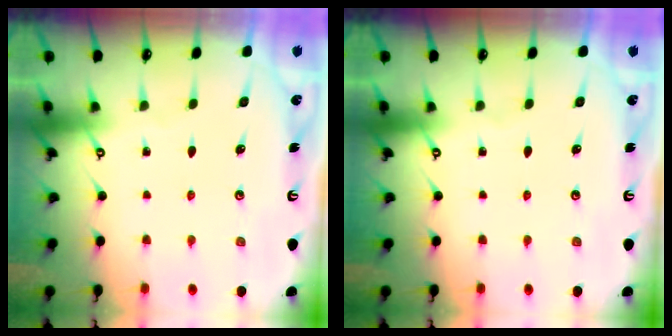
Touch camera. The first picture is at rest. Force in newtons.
{"total": 0.0}